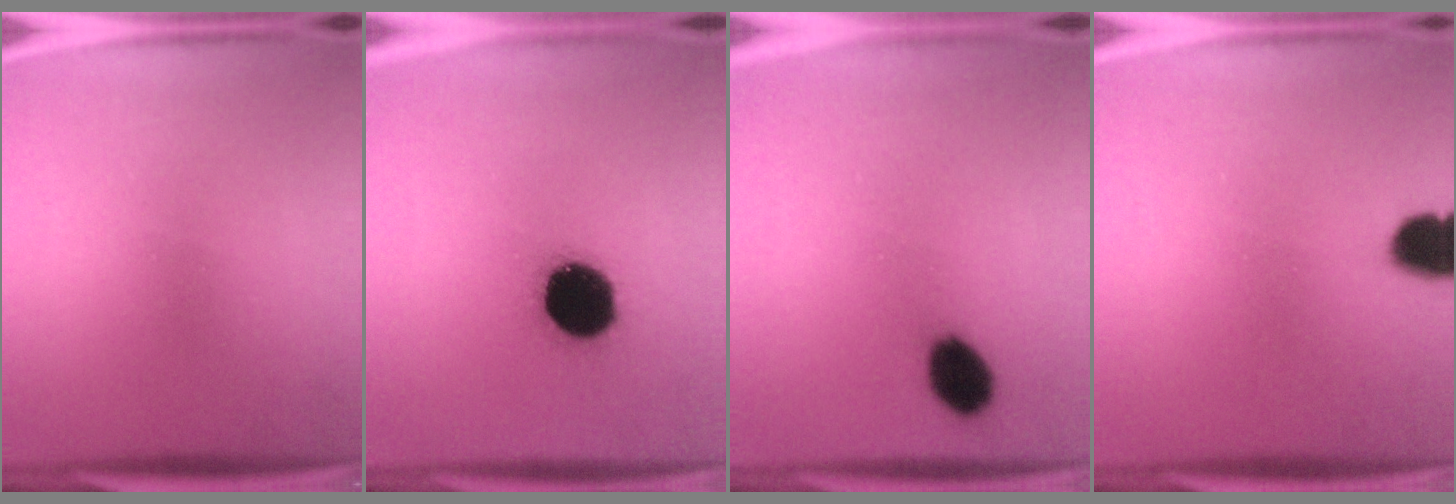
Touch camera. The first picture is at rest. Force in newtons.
{"total": 17.4}
{"total": 8.2}
{"total": 7.1}